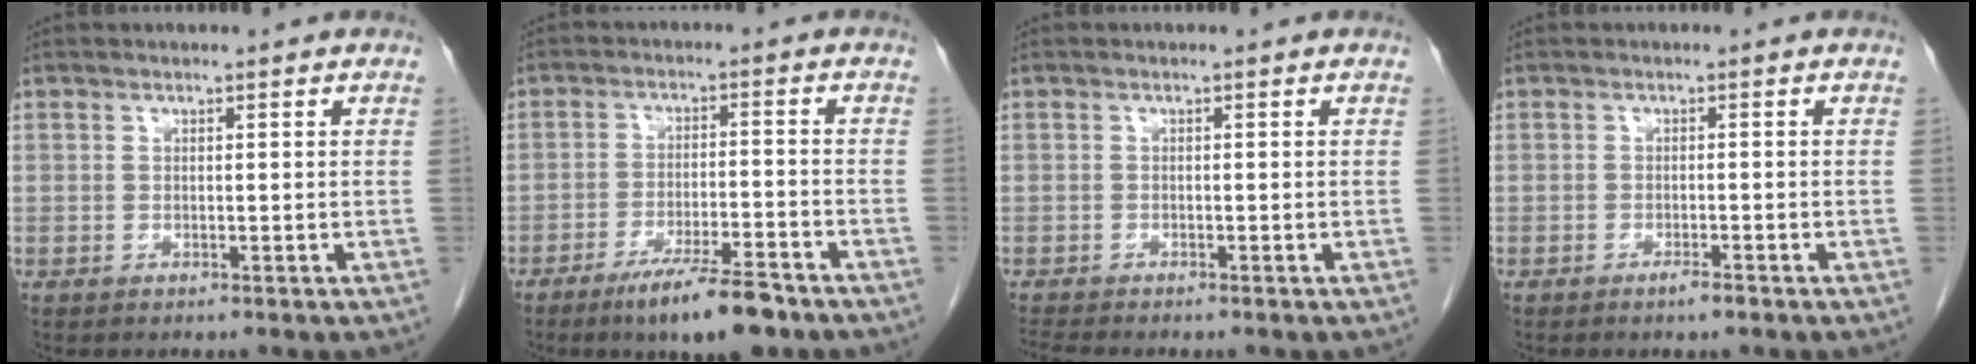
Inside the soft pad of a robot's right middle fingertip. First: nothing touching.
{"total": 9.5, "force": [-6.8, 1.2, 6.5], "torque": [-0.106, -0.016, -0.111]}
{"total": 2.1, "force": [-2.0, -0.3, 0.6], "torque": [-0.018, -0.010, -0.036]}
{"total": 1.4, "force": [-1.0, 0.1, 1.0], "torque": [-0.019, -0.002, -0.015]}